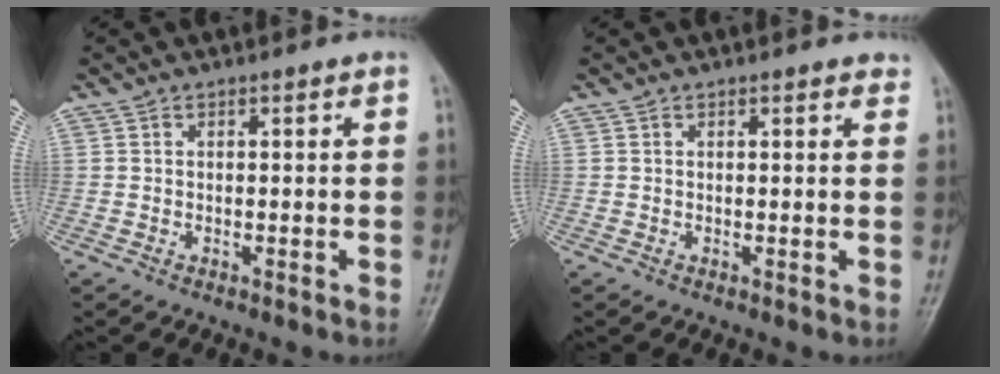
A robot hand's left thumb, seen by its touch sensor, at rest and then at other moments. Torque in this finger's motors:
{"motor_torque": [-0.18, -0.06, 0.14, 0.05, 0.04]}